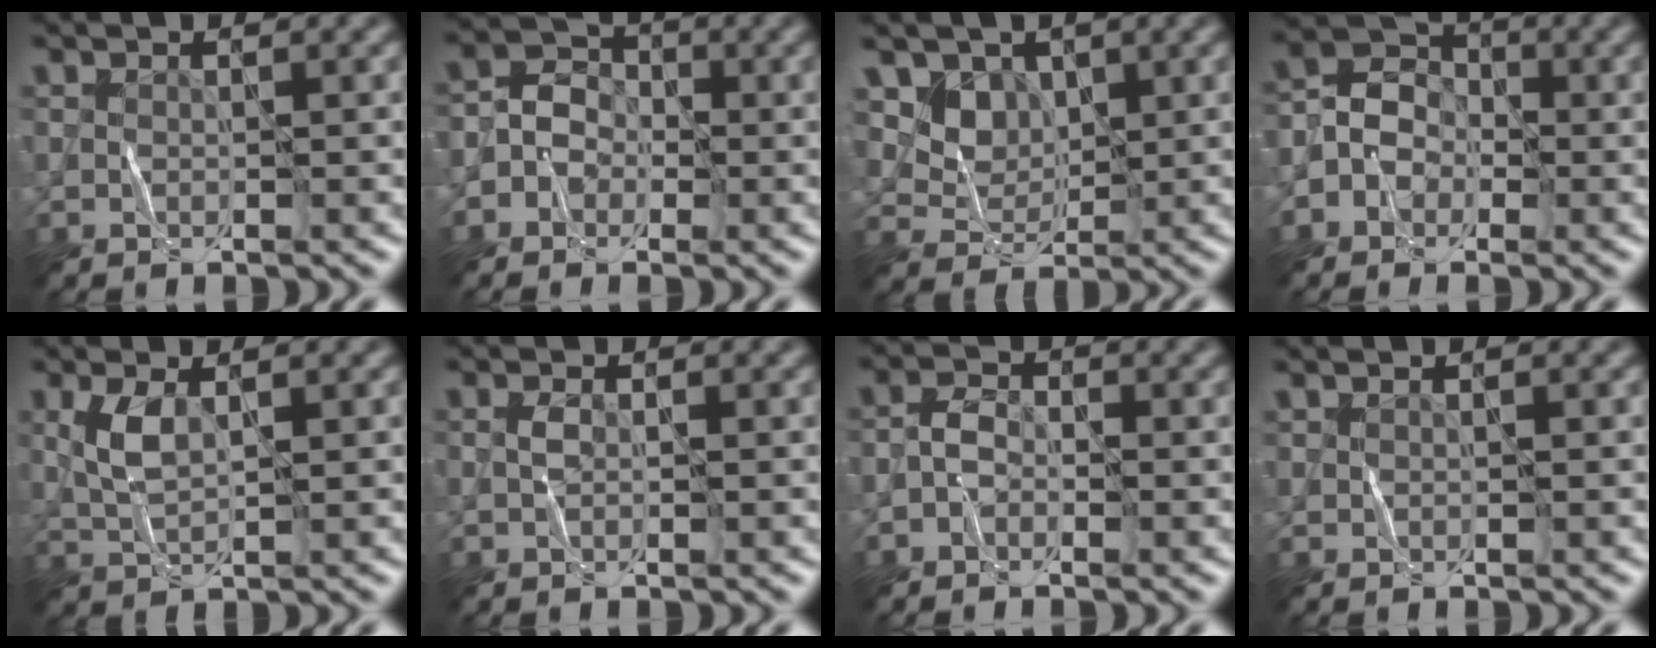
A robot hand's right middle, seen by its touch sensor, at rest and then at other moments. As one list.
[{"total": 2.6, "force": [-1.1, 2.1, 1.0], "torque": [-0.014, 0.012, -0.028]}, {"total": 4.2, "force": [2.1, 3.2, 1.7], "torque": [-0.043, -0.025, 0.054]}, {"total": 3.4, "force": [-1.3, 2.8, 1.4], "torque": [-0.014, 0.011, -0.034]}, {"total": 2.8, "force": [0.7, 1.2, 2.5], "torque": [-0.060, 0.004, 0.016]}, {"total": 1.0, "force": [-0.2, 0.5, 0.8], "torque": [-0.020, 0.002, -0.006]}, {"total": 1.7, "force": [-1.0, 1.0, 1.0], "torque": [-0.017, 0.008, -0.025]}, {"total": 0.0}]